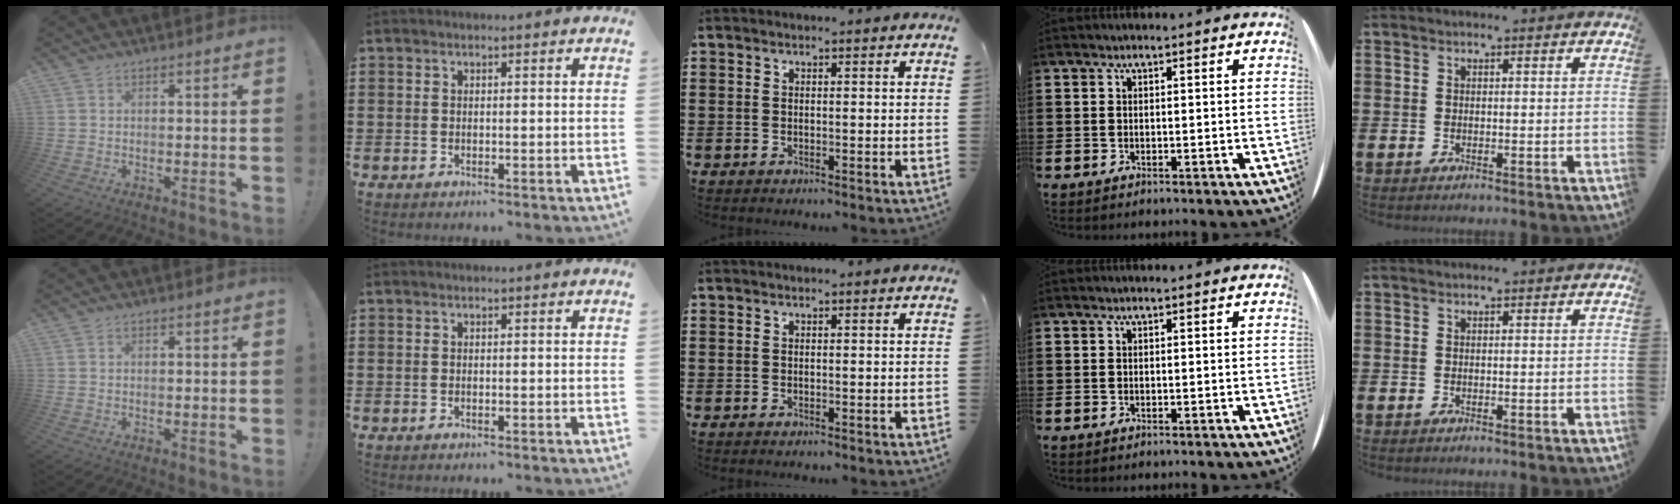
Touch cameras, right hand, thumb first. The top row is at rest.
{}